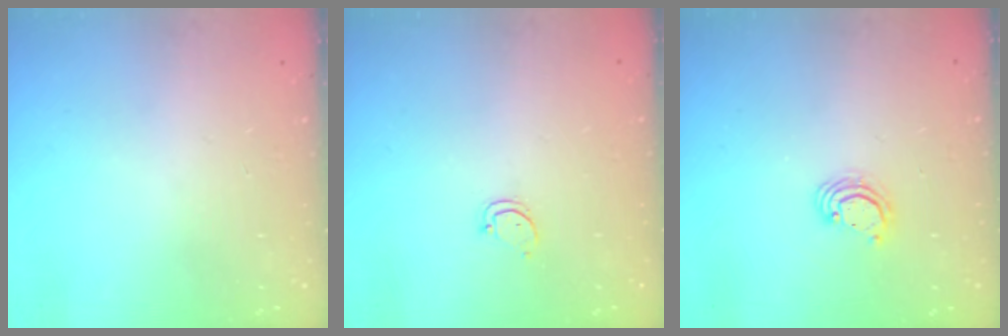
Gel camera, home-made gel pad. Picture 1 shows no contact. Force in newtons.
{"total": 2.6, "press": 2.6, "slide": 0.3}
{"total": 3.8, "press": 3.8, "slide": 0.2}